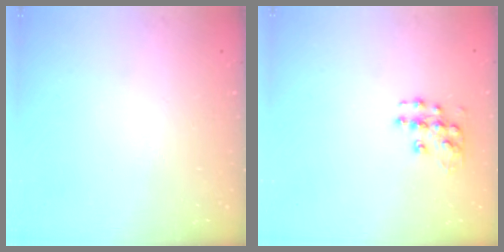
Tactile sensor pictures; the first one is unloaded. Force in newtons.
{"total": 8.9, "press": 8.8, "slide": 0.6}